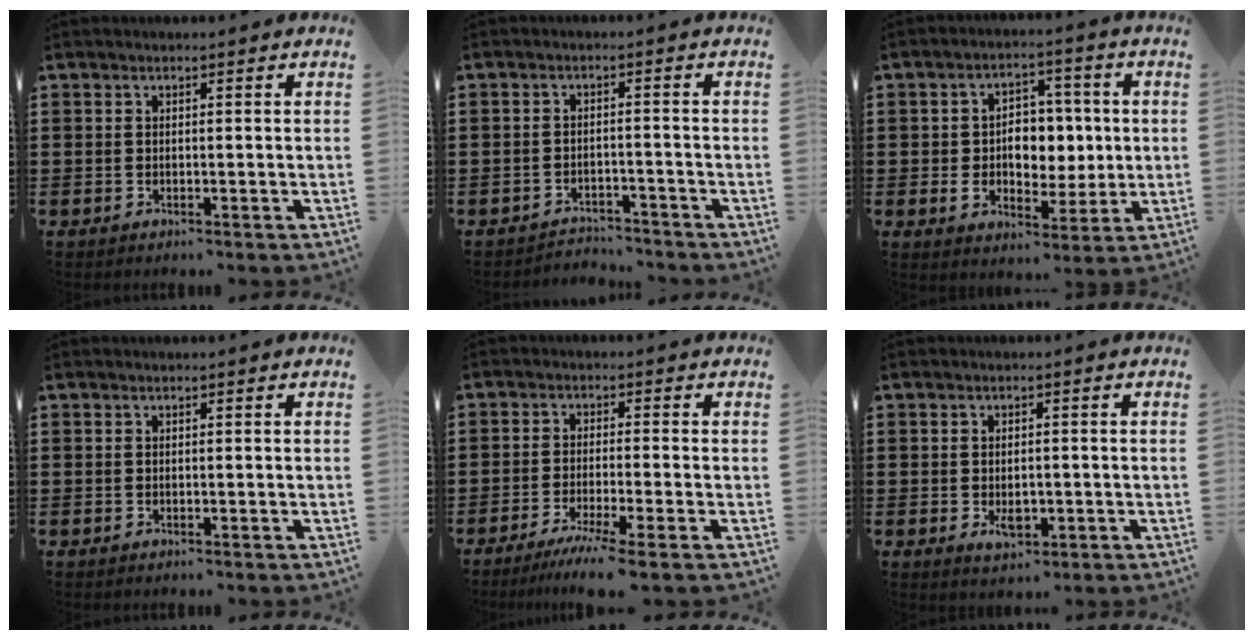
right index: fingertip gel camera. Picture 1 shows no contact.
{"total": 2.8, "force": [-2.8, 0.4, 0.0], "torque": [-0.008, -0.001, -0.060]}
{"total": 6.9, "force": [0.0, 5.3, 4.4], "torque": [-0.082, 0.012, -0.005]}
{"total": 0.0}
{"total": 4.6, "force": [-3.4, -0.5, 3.1], "torque": [-0.063, -0.020, -0.064]}
{"total": 2.9, "force": [-0.5, 1.4, 2.4], "torque": [-0.037, -0.004, -0.009]}